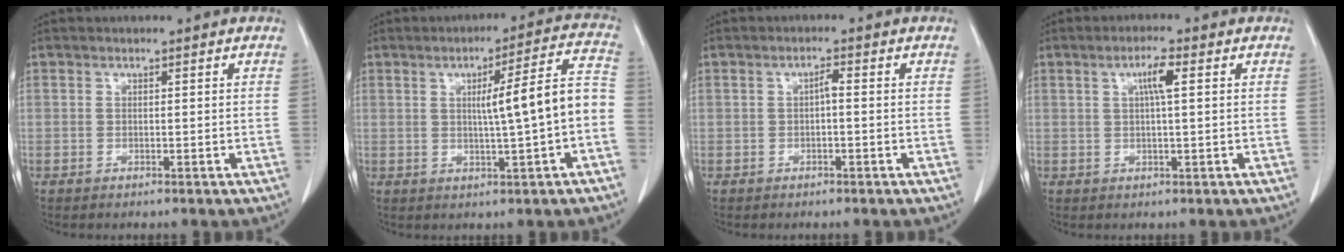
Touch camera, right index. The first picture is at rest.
{"total": 9.6, "force": [-0.7, 0.0, 9.6], "torque": [-0.130, 0.021, -0.011]}
{"total": 1.4, "force": [-0.1, 0.3, 1.3], "torque": [-0.023, 0.004, -0.003]}
{"total": 3.3, "force": [1.0, 0.3, 3.2], "torque": [-0.057, 0.004, 0.015]}